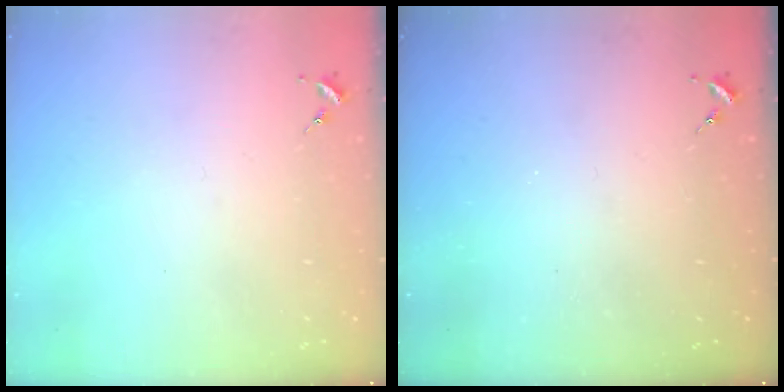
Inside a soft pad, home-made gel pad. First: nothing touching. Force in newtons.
{"total": 0.0}